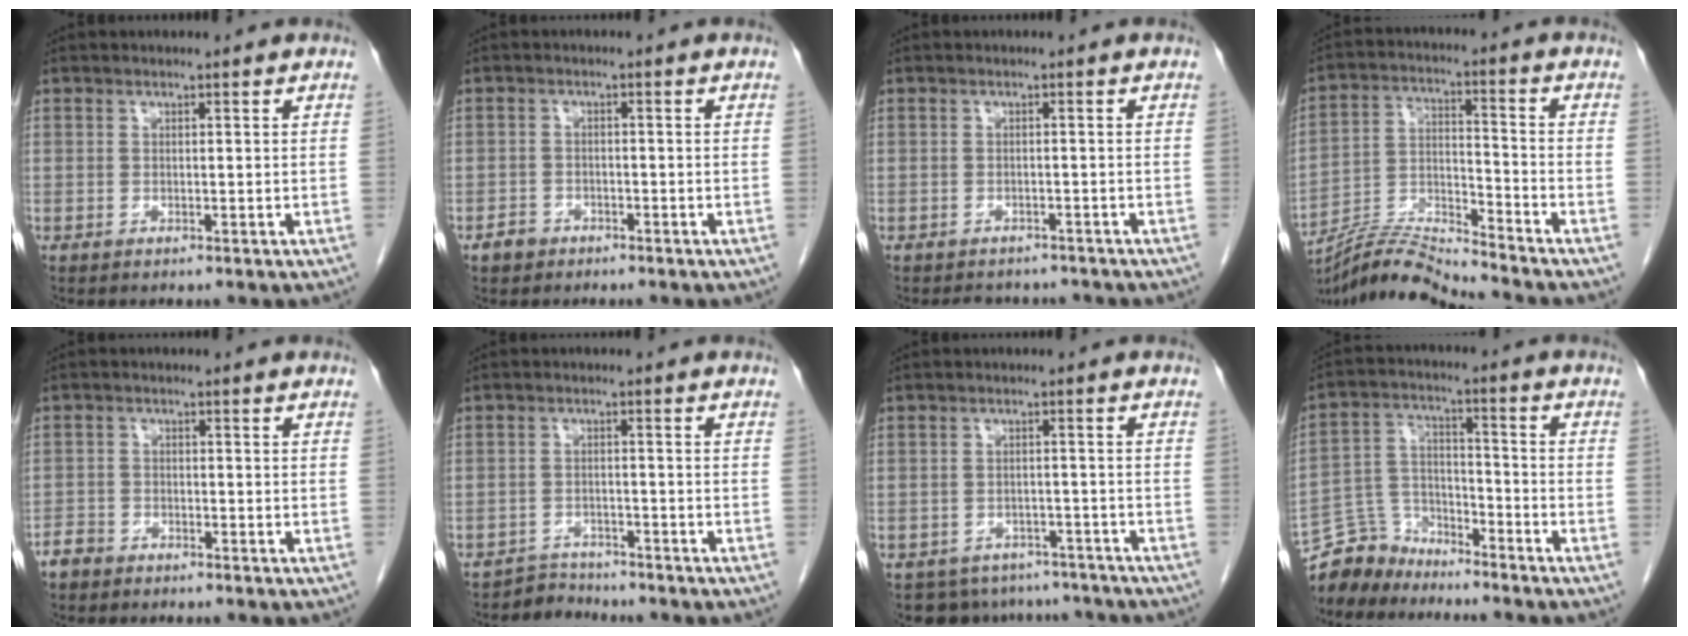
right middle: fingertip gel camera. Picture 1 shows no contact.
{"total": 2.2, "force": [-1.6, 1.5, 0.4], "torque": [-0.010, 0.006, -0.024]}
{"total": 4.6, "force": [-4.2, 1.8, 0.3], "torque": [-0.003, 0.000, -0.052]}
{"total": 9.4, "force": [-9.2, -1.4, 1.4], "torque": [-0.028, 0.012, -0.171]}
{"total": 2.5, "force": [-2.1, 1.3, 0.4], "torque": [-0.010, 0.004, -0.038]}
{"total": 3.1, "force": [-2.7, 0.6, -1.3], "torque": [0.029, -0.004, -0.046]}
{"total": 10.1, "force": [-9.1, 4.3, 0.5], "torque": [0.002, 0.020, -0.104]}
{"total": 8.2, "force": [-7.8, 2.8, -0.1], "torque": [-0.006, 0.018, -0.150]}